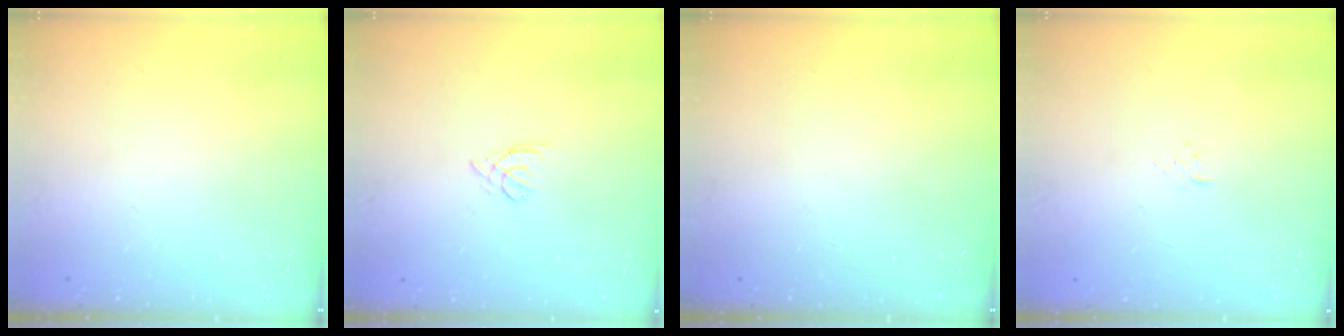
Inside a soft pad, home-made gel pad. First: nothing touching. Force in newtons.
{"total": 3.0, "press": 2.9, "slide": 0.7}
{"total": 0.0}
{"total": 3.7, "press": 3.7, "slide": 0.1}